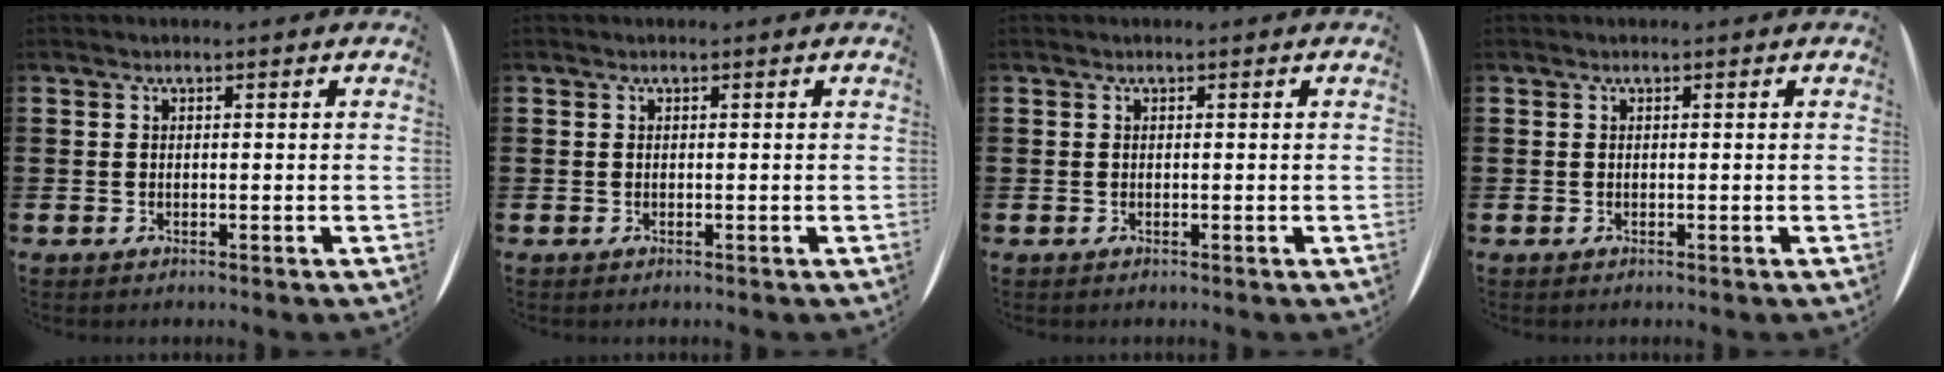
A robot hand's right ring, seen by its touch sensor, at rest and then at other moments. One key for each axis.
{"total": 0.0}
{"total": 0.0}
{"total": 0.0}